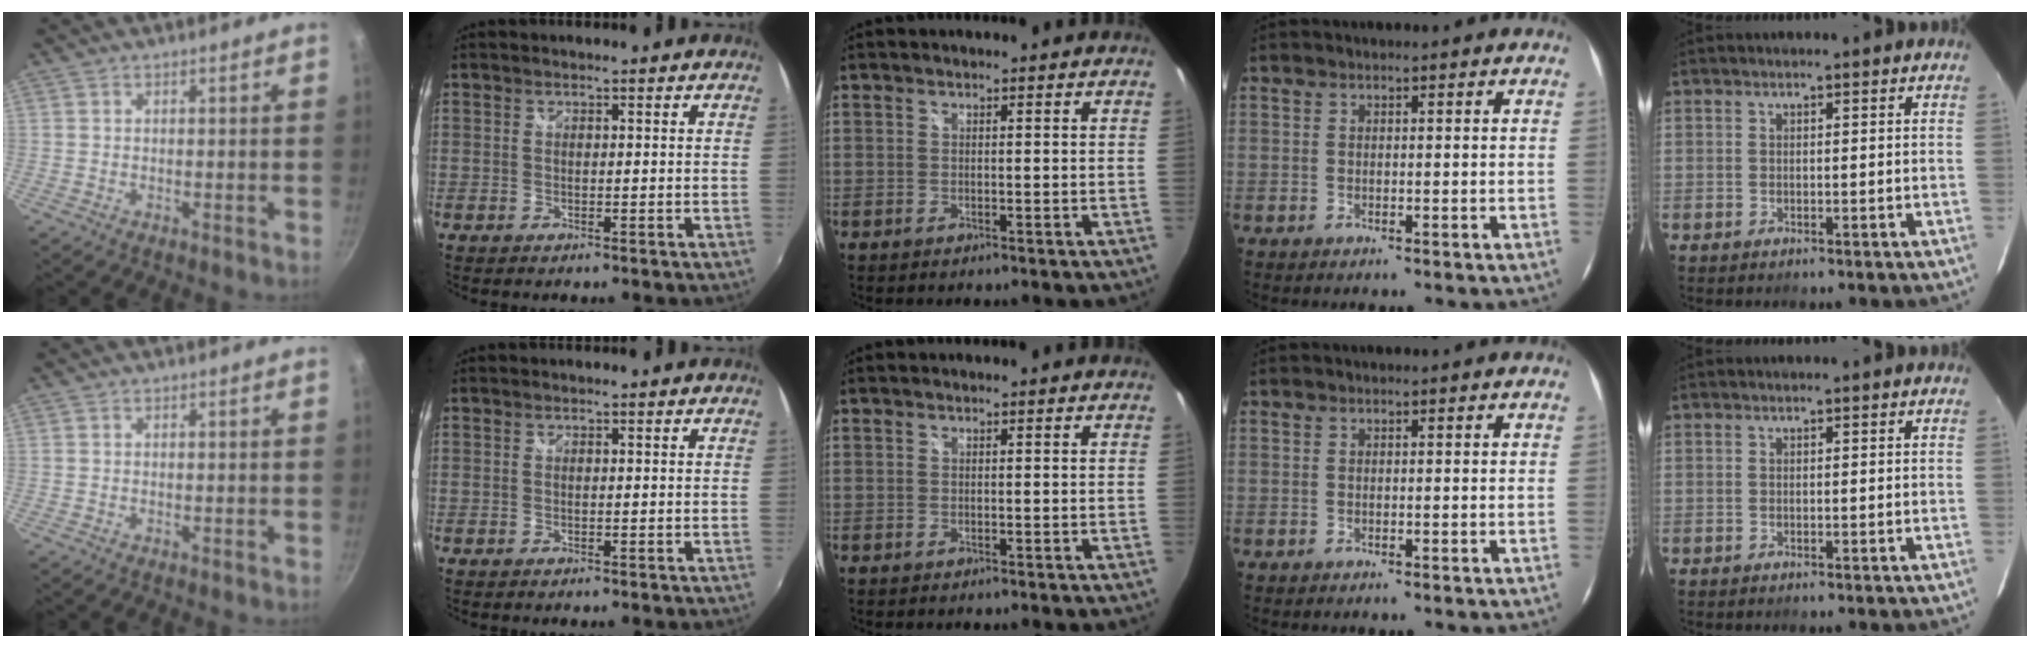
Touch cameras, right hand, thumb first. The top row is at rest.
{}